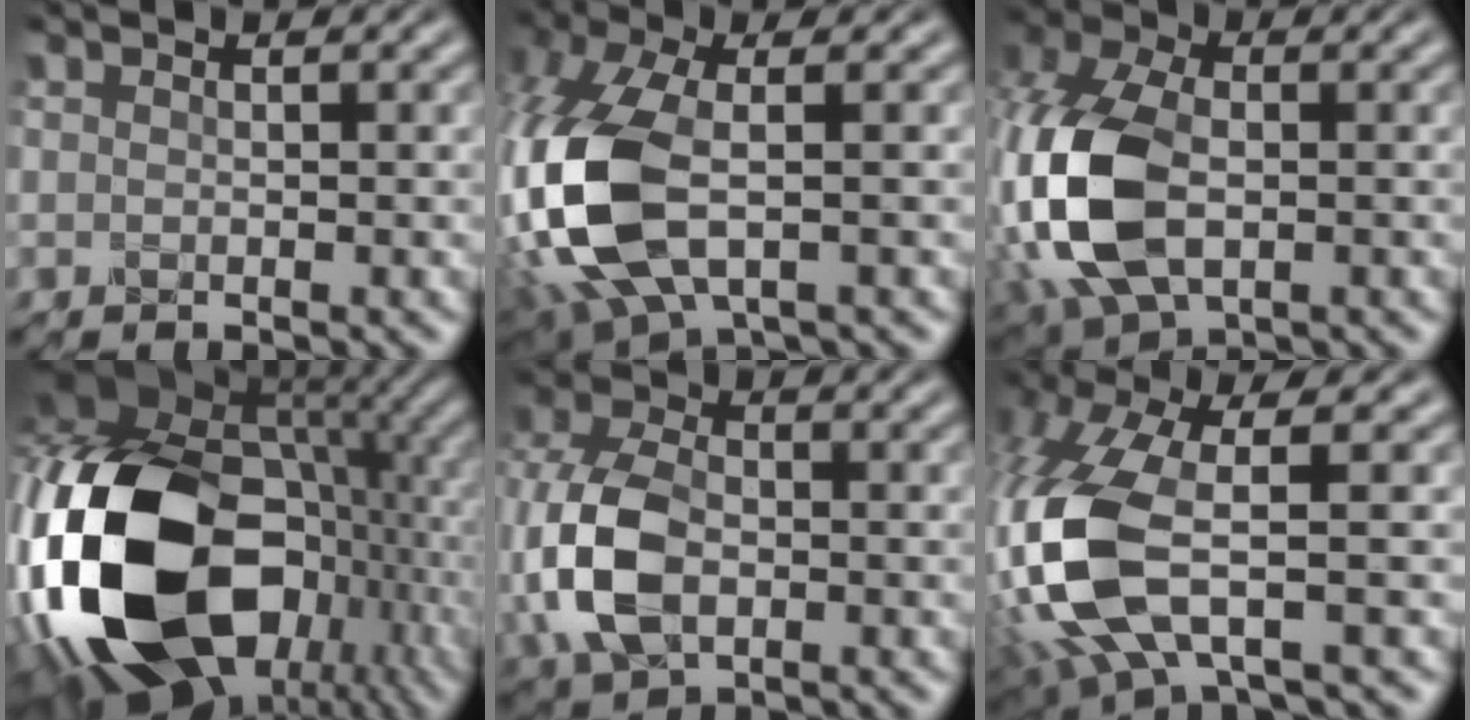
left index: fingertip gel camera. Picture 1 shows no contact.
{"total": 11.9, "force": [-2.4, 6.2, 9.8], "torque": [-0.256, -0.014, -0.045]}
{"total": 12.1, "force": [-2.1, 7.5, 9.3], "torque": [-0.239, -0.018, -0.044]}
{"total": 20.4, "force": [-4.2, 13.5, 14.7], "torque": [-0.329, -0.027, -0.059]}
{"total": 8.8, "force": [-1.6, 5.8, 6.3], "torque": [-0.168, -0.008, -0.037]}
{"total": 10.5, "force": [-1.9, 4.0, 9.5], "torque": [-0.246, -0.015, -0.045]}